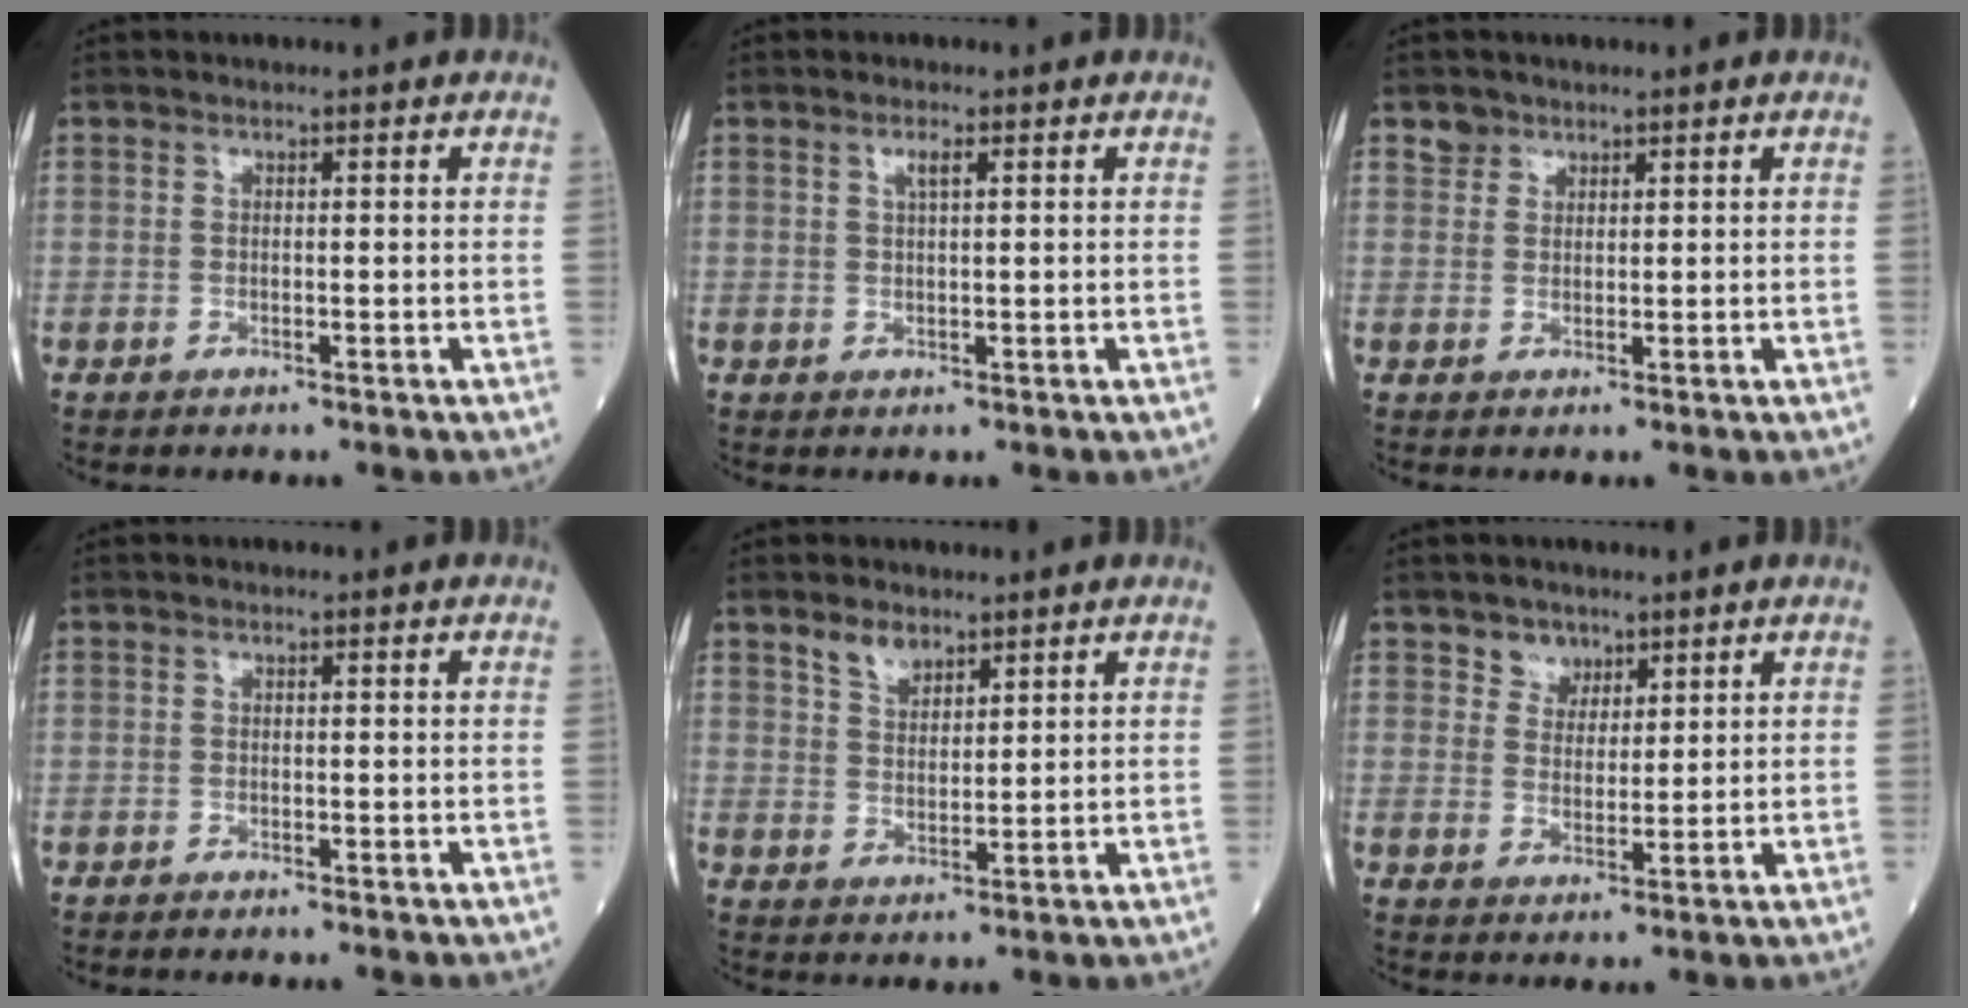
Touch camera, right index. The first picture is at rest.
{"total": 1.5, "force": [0.7, 0.1, 1.3], "torque": [-0.028, 0.000, 0.013]}
{"total": 1.6, "force": [1.1, 1.1, -0.1], "torque": [0.009, 0.005, 0.014]}
{"total": 0.8, "force": [-0.8, 0.0, 0.2], "torque": [-0.006, -0.001, -0.013]}
{"total": 3.8, "force": [2.9, 1.8, 1.7], "torque": [-0.034, 0.000, 0.060]}
{"total": 3.5, "force": [2.4, 2.4, 0.5], "torque": [-0.003, 0.000, 0.040]}